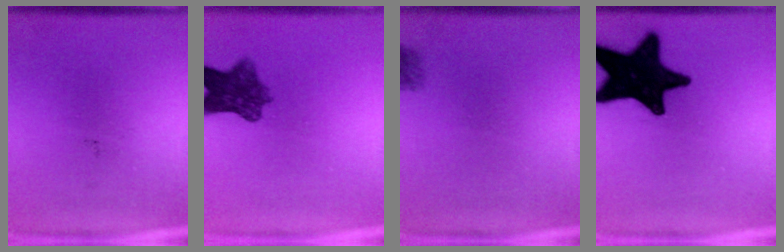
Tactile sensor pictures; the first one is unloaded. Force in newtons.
{"total": 7.1}
{"total": 1.6}
{"total": 19.9}